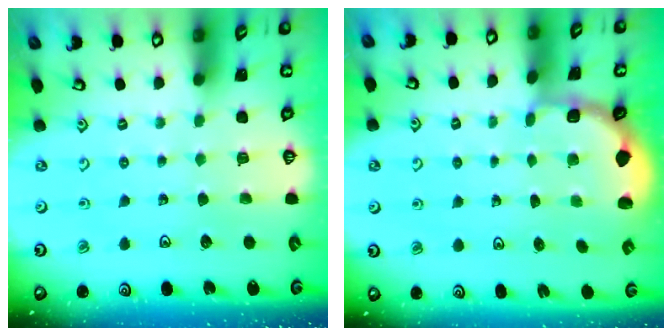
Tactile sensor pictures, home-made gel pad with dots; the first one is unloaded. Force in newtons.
{"total": 1.8, "press": 1.6, "slide": 0.7}